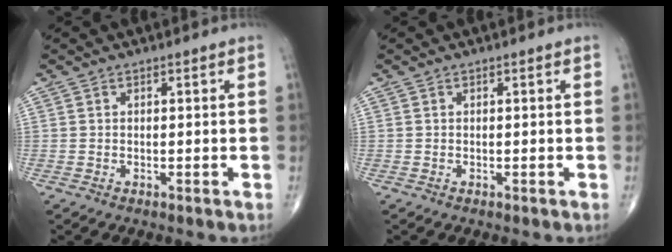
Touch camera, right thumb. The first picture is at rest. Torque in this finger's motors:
{"motor_torque": [-0.09, -0.01, 0.02, 0.12, 0.00]}